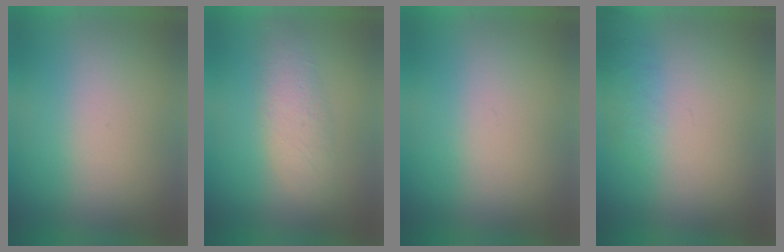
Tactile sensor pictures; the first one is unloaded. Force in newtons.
{"total": 1.8}
{"total": 0.0}
{"total": 1.3}